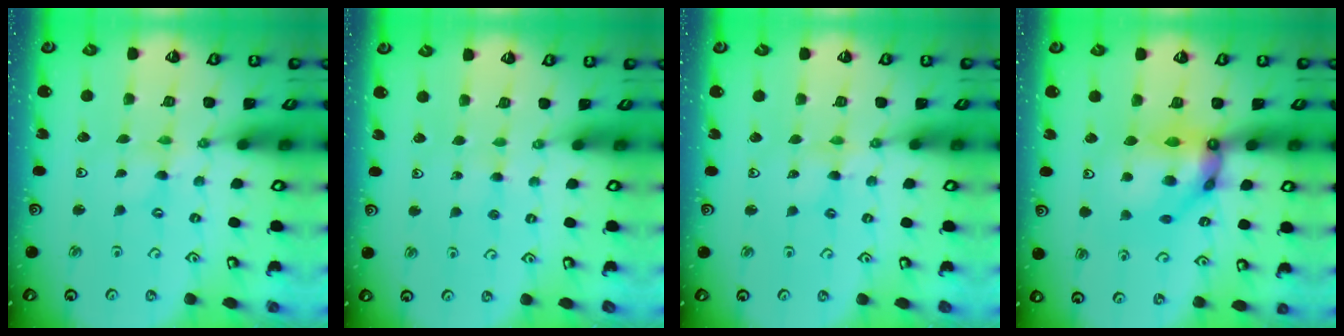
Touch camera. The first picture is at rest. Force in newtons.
{"total": 2.6, "press": 2.6, "slide": 0.3}
{"total": 2.6, "press": 2.6, "slide": 0.2}
{"total": 13.7, "press": 13.6, "slide": 1.5}